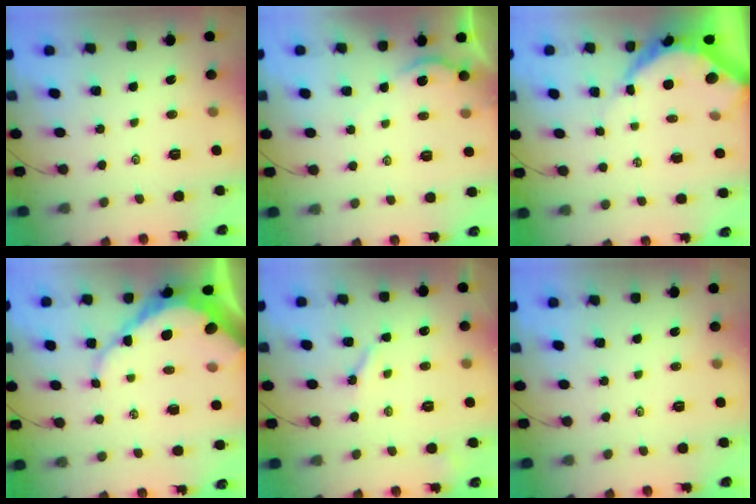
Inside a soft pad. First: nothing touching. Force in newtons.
{"total": 2.3, "press": 2.2, "slide": 0.4}
{"total": 9.3, "press": 9.3, "slide": 1.0}
{"total": 12.5, "press": 12.5, "slide": 0.9}
{"total": 4.4, "press": 4.3, "slide": 0.9}
{"total": 0.0}